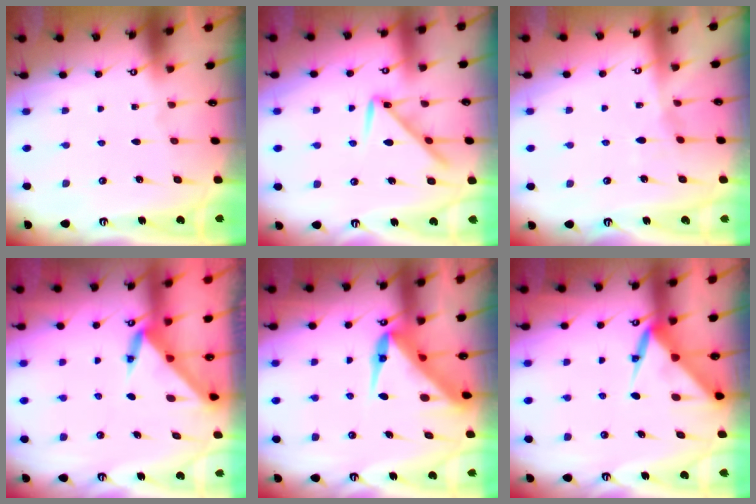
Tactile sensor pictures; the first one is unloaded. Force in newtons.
{"total": 9.4, "press": 9.4, "slide": 0.6}
{"total": 5.6, "press": 5.6, "slide": 0.2}
{"total": 3.4, "press": 3.4, "slide": 0.1}
{"total": 7.7, "press": 7.7, "slide": 0.5}
{"total": 6.5, "press": 6.5, "slide": 0.8}